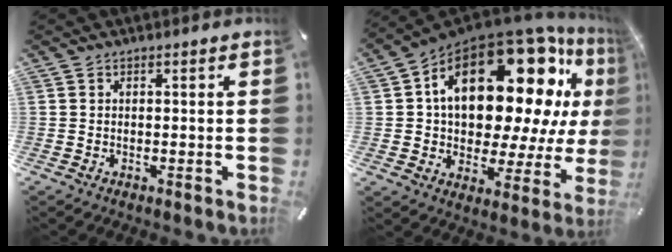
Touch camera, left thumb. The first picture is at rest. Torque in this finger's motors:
{"motor_torque": [2.52, 2.49, 2.21, -0.56, 0.51]}